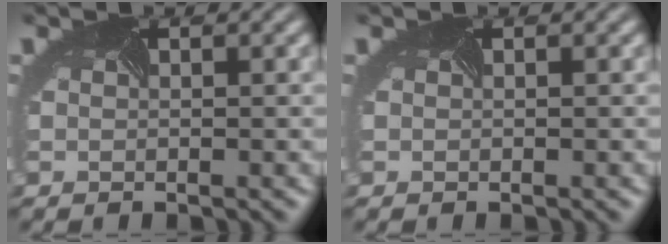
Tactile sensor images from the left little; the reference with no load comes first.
{"total": 0.0}